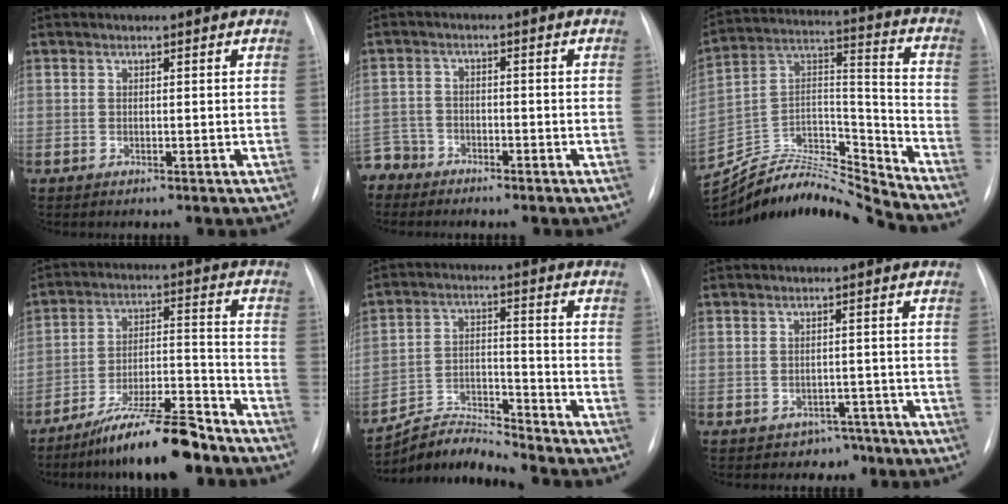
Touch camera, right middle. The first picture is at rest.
{"total": 5.1, "force": [-4.4, 2.6, -0.6], "torque": [0.019, -0.004, -0.088]}
{"total": 19.6, "force": [-19.2, 0.2, 3.8], "torque": [-0.062, 0.049, -0.330]}
{"total": 13.1, "force": [-10.6, 1.7, 7.5], "torque": [-0.115, 0.016, -0.180]}
{"total": 8.0, "force": [-7.8, -1.2, -0.6], "torque": [0.001, 0.021, -0.141]}
{"total": 2.6, "force": [-1.8, 1.9, -0.1], "torque": [0.005, 0.013, -0.020]}